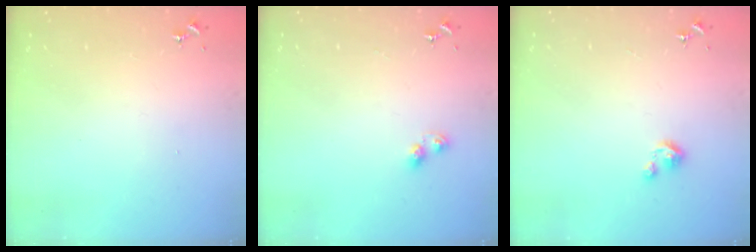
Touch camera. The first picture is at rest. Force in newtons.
{"total": 4.8, "press": 4.5, "slide": 1.7}
{"total": 2.5, "press": 2.5, "slide": 0.3}